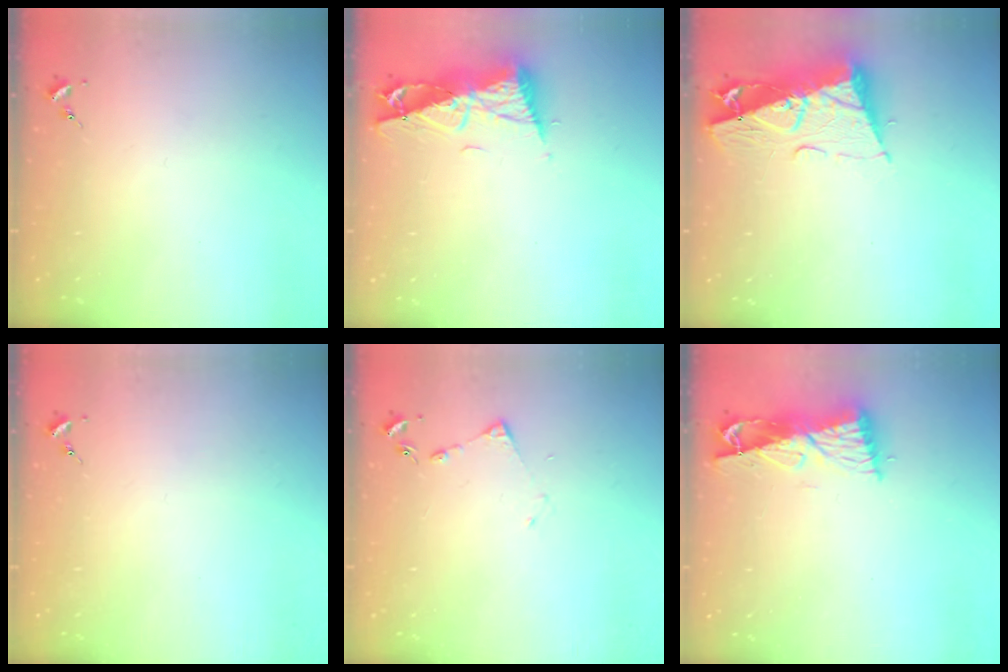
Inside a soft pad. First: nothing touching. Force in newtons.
{"total": 10.4, "press": 10.3, "slide": 1.4}
{"total": 12.5, "press": 12.4, "slide": 1.3}
{"total": 0.0}
{"total": 4.1, "press": 4.1, "slide": 0.5}
{"total": 9.3, "press": 9.3, "slide": 1.0}